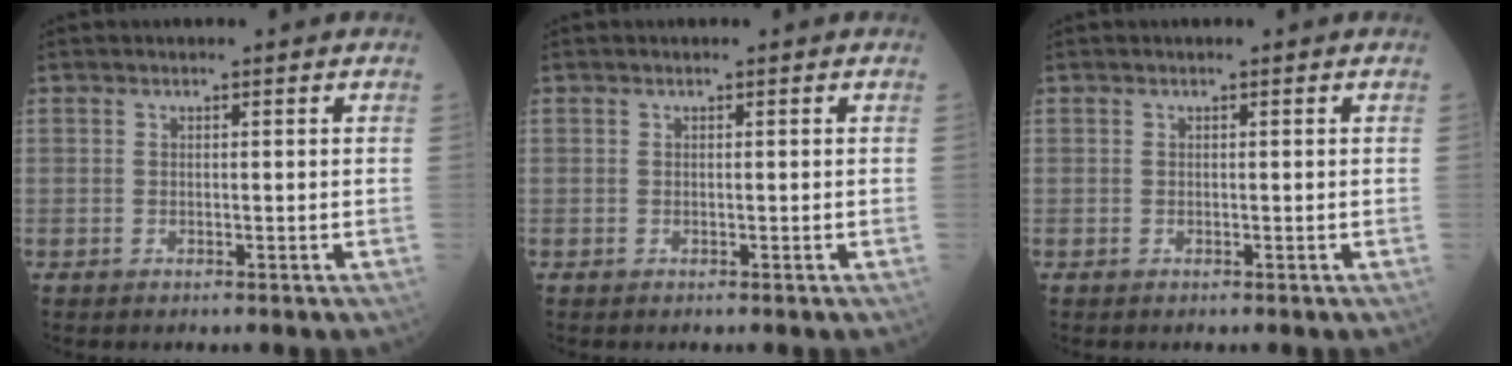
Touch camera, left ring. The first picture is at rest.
{"total": 0.0}
{"total": 0.0}